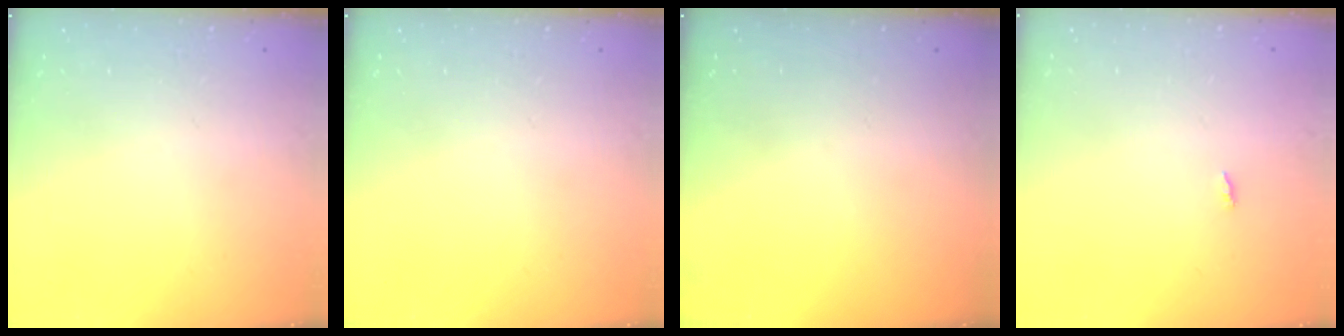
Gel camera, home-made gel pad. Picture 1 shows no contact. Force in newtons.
{"total": 0.0}
{"total": 0.0}
{"total": 1.8, "press": 1.8, "slide": 0.2}